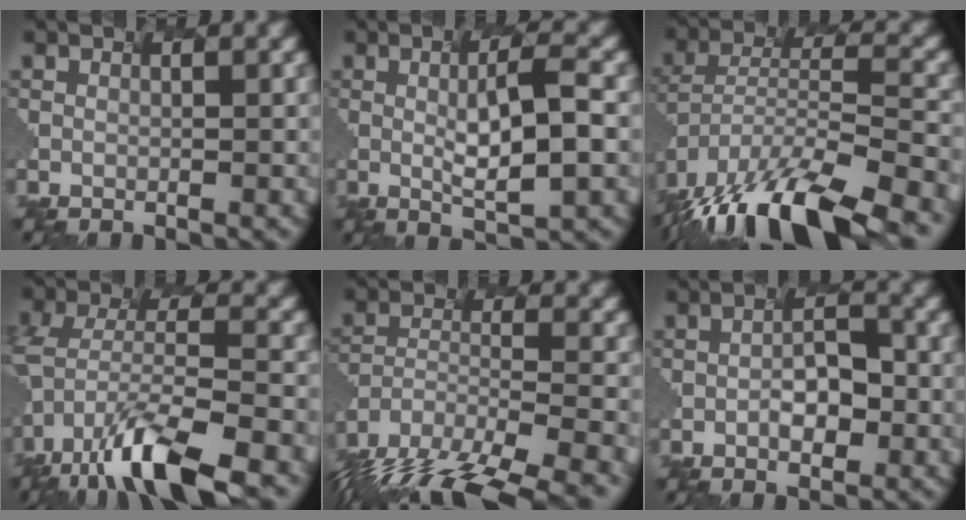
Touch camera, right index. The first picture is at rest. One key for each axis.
{"total": 4.8, "fx": -0.1, "fy": 0.8, "fz": 4.8, "tx": -0.084, "ty": 0.001, "tz": 0.004}
{"total": 13.7, "fx": -10.6, "fy": 3.7, "fz": 7.8, "tx": -0.175, "ty": 0.001, "tz": -0.174}
{"total": 9.9, "fx": -7.1, "fy": 2.6, "fz": 6.4, "tx": -0.132, "ty": 0.001, "tz": -0.129}
{"total": 13.8, "fx": -11.6, "fy": 4.5, "fz": 6.0, "tx": -0.133, "ty": -0.027, "tz": -0.165}
{"total": 2.7, "fx": -1.3, "fy": 1.1, "fz": 2.0, "tx": -0.048, "ty": 0.004, "tz": -0.020}